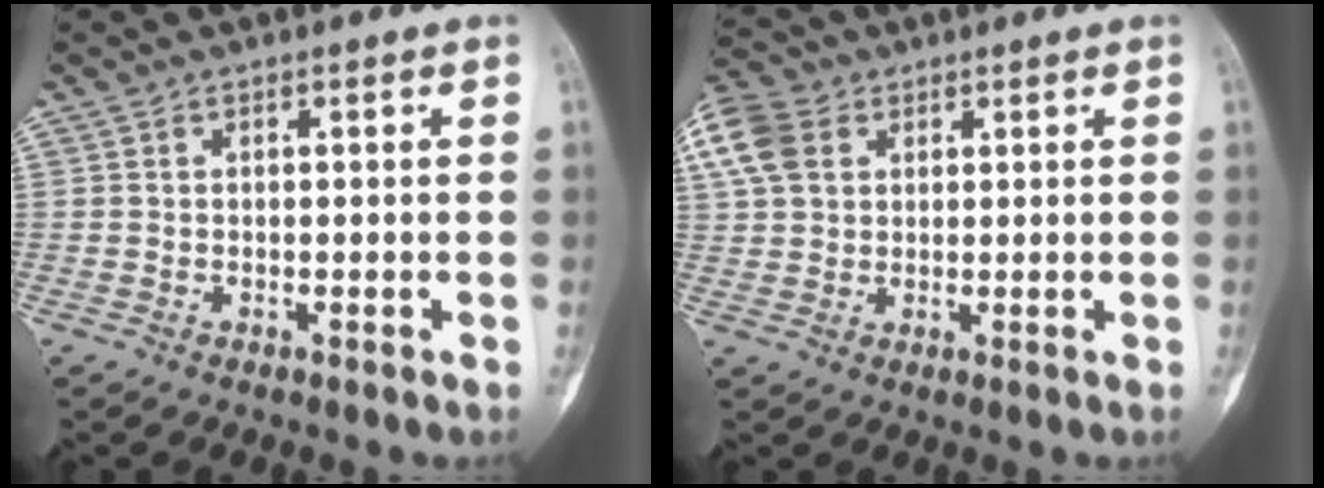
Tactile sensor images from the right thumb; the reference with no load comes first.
{"total": 10.0, "force": [3.7, 7.4, 5.6], "torque": [-0.120, 0.013, 0.069]}